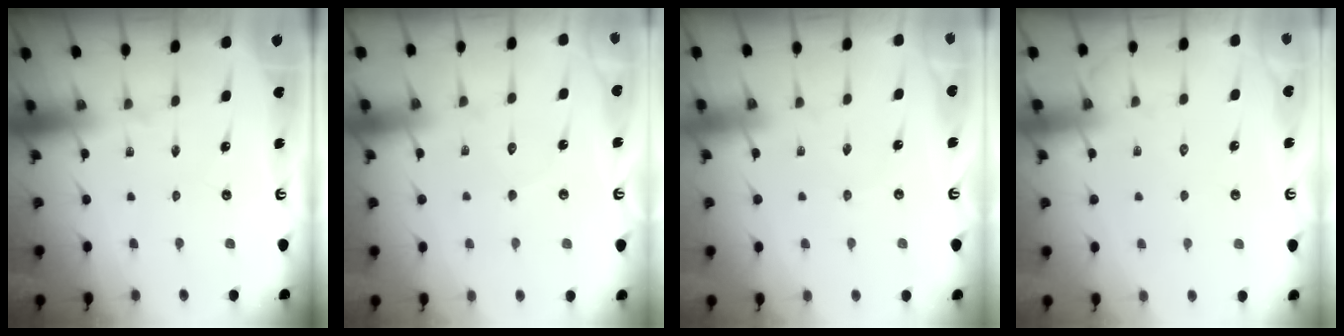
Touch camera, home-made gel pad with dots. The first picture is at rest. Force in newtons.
{"total": 6.3, "press": 6.3, "slide": 0.7}
{"total": 1.6, "press": 1.6, "slide": 0.2}
{"total": 4.4, "press": 4.4, "slide": 0.5}